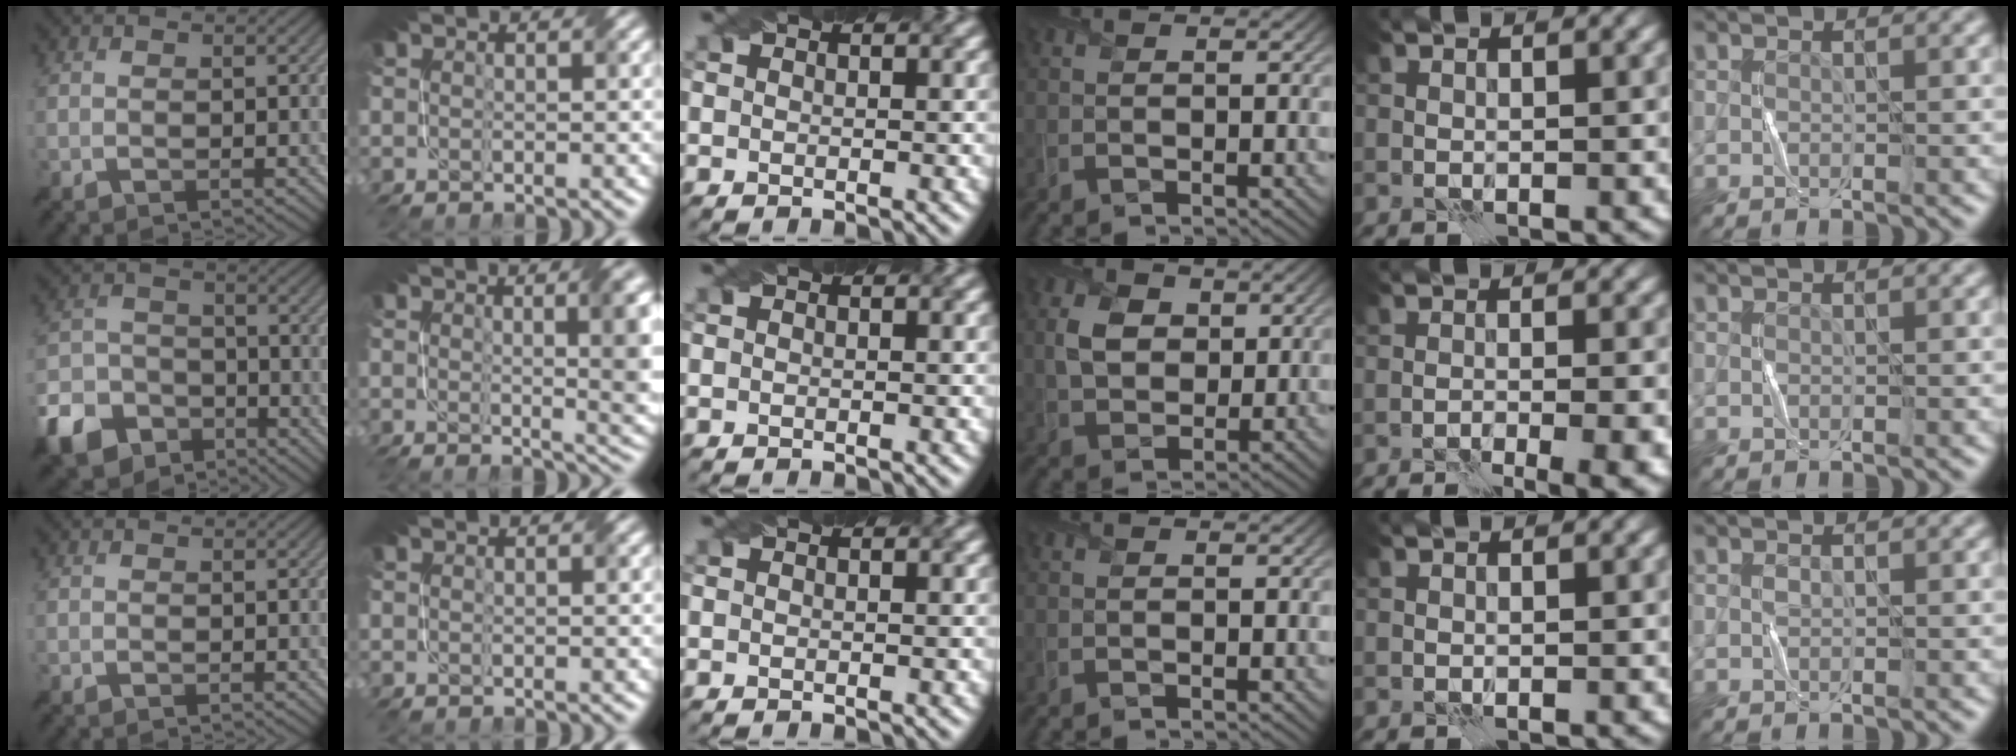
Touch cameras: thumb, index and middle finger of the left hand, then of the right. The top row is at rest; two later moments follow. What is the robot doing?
{"motion": "fold", "object": "bubble wrap"}